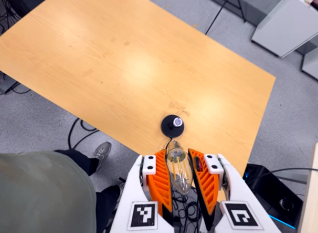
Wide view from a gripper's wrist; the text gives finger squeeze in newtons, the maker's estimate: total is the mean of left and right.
{"total": 22.8, "left": 25.3, "right": 20.4}